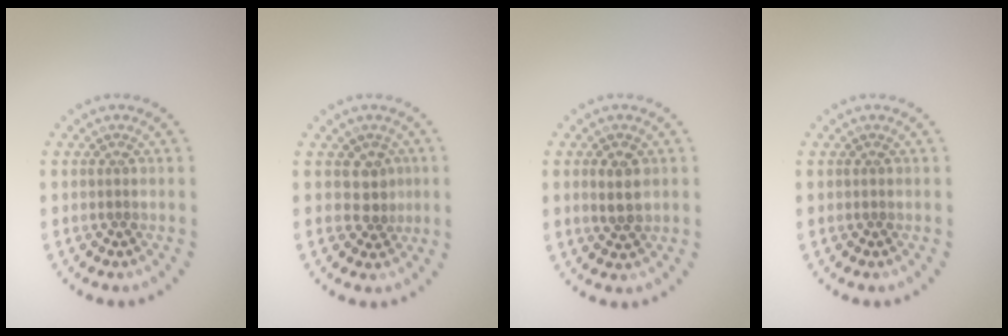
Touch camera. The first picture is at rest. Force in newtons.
{"total": 1.9, "press": 1.6, "slide": 1.0}
{"total": 2.4, "press": 2.3, "slide": 0.5}
{"total": 0.0}